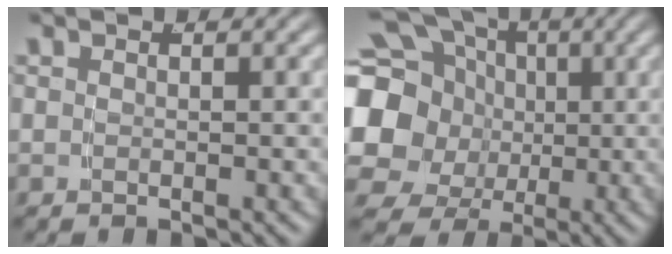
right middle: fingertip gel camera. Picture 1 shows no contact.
{"total": 13.8, "force": [1.5, 11.8, 7.1], "torque": [-0.138, -0.020, 0.012]}